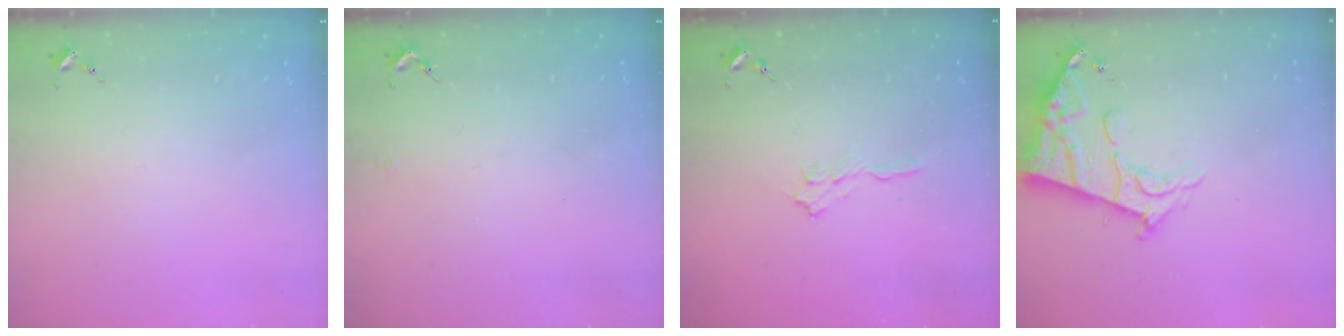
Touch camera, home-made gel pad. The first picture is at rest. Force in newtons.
{"total": 1.4, "press": 1.4, "slide": 0.1}
{"total": 5.8, "press": 5.7, "slide": 0.6}
{"total": 14.9, "press": 14.8, "slide": 1.4}